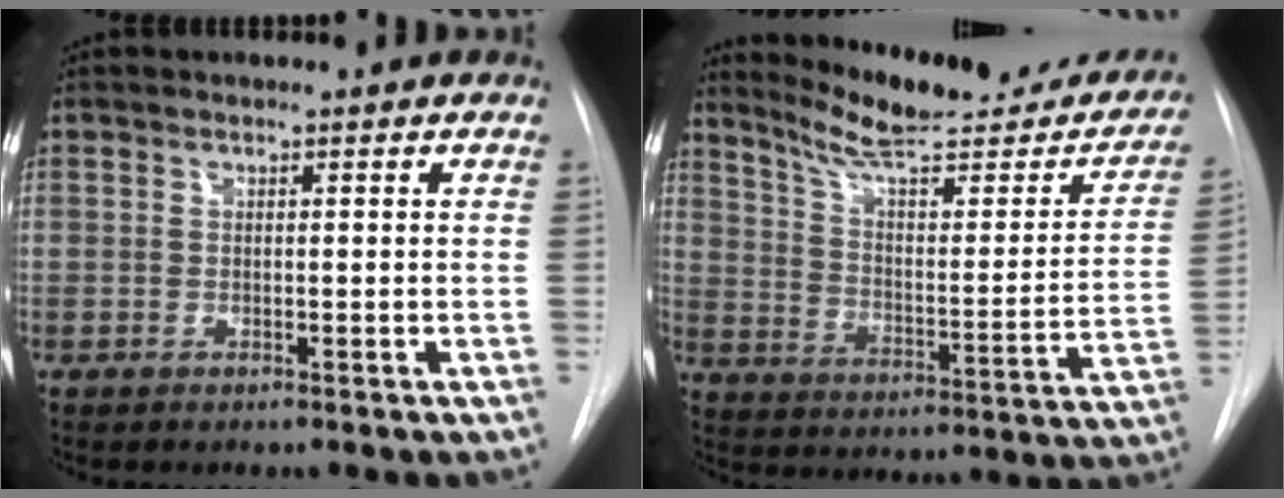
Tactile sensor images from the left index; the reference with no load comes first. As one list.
[{"total": 23.9, "force": [20.3, 4.7, 11.7], "torque": [-0.158, -0.040, 0.274]}]